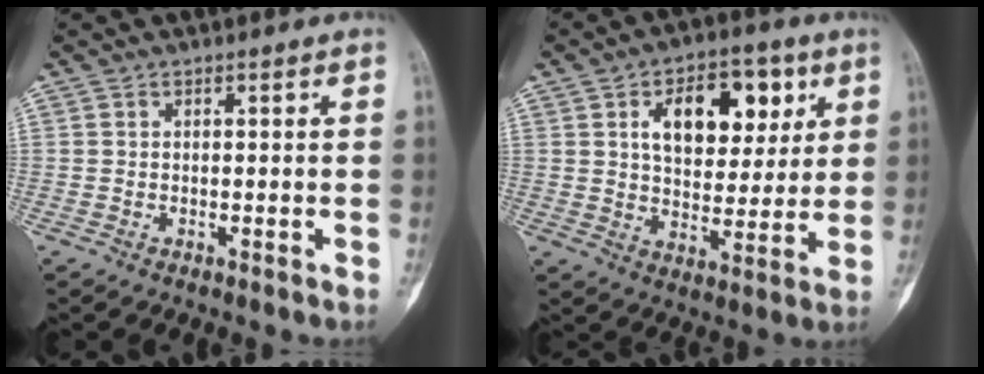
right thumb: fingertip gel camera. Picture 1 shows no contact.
{"total": 15.1, "force": [5.4, 9.0, 10.9], "torque": [-0.118, -0.009, 0.087]}